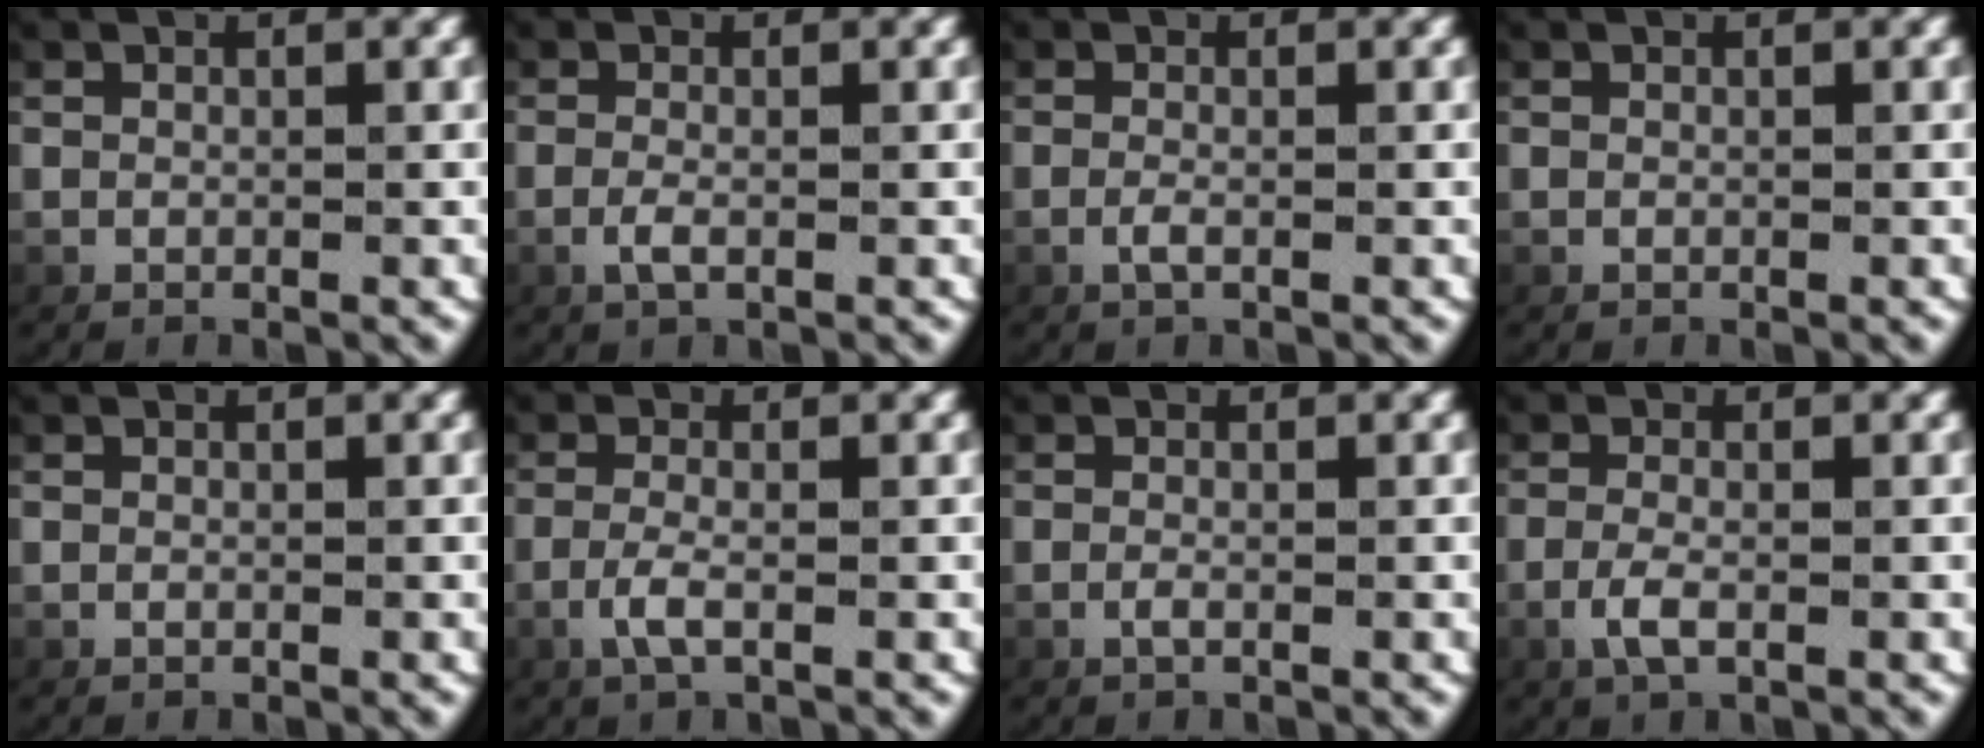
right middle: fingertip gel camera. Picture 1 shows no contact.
{"total": 1.2, "force": [-0.6, -0.1, 1.1], "torque": [-0.037, -0.016, -0.001]}
{"total": 1.0, "force": [-0.6, -0.3, 0.8], "torque": [-0.031, -0.014, -0.002]}
{"total": 0.0}
{"total": 0.0}
{"total": 1.9, "force": [-0.7, -0.2, 1.8], "torque": [-0.051, -0.017, -0.002]}
{"total": 0.8, "force": [-0.6, -0.2, 0.5], "torque": [-0.024, -0.013, -0.003]}
{"total": 1.9, "force": [-0.7, 0.1, 1.8], "torque": [-0.052, -0.017, -0.003]}